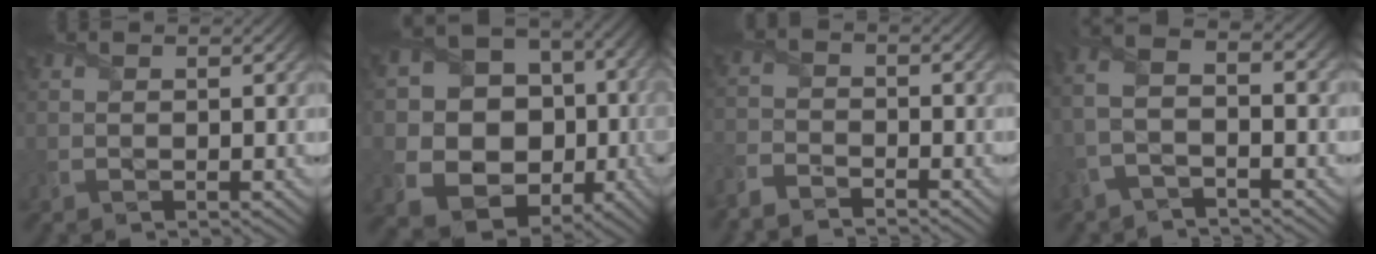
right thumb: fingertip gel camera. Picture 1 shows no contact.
{"total": 16.5, "force": [-1.6, 14.3, 8.1], "torque": [-0.185, -0.031, -0.013]}
{"total": 4.3, "force": [-4.1, 0.9, 0.9], "torque": [-0.026, -0.008, -0.098]}
{"total": 6.3, "force": [-1.6, 2.5, 5.5], "torque": [-0.128, 0.016, -0.050]}